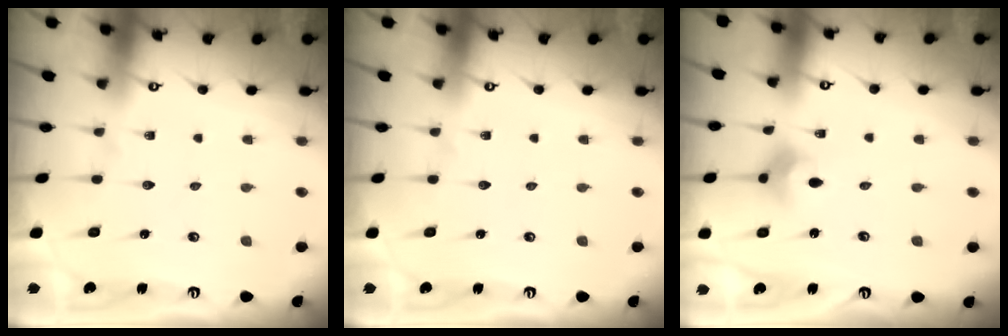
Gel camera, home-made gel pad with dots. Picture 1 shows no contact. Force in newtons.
{"total": 0.0}
{"total": 5.2, "press": 5.0, "slide": 1.4}